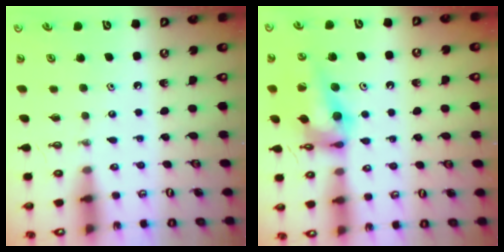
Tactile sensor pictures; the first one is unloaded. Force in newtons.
{"total": 14.3, "press": 14.3, "slide": 1.1}